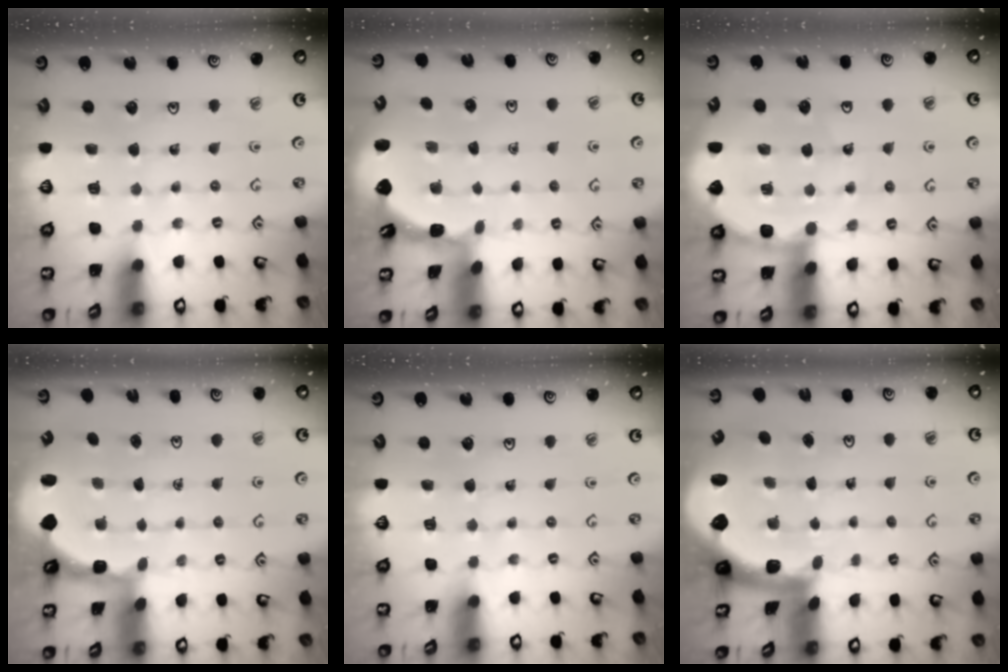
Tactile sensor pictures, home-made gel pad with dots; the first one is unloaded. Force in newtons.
{"total": 0.9, "press": 0.9, "slide": 0.2}
{"total": 8.9, "press": 8.8, "slide": 1.3}
{"total": 2.2, "press": 1.9, "slide": 1.1}
{"total": 0.0}
{"total": 3.6, "press": 3.5, "slide": 0.9}